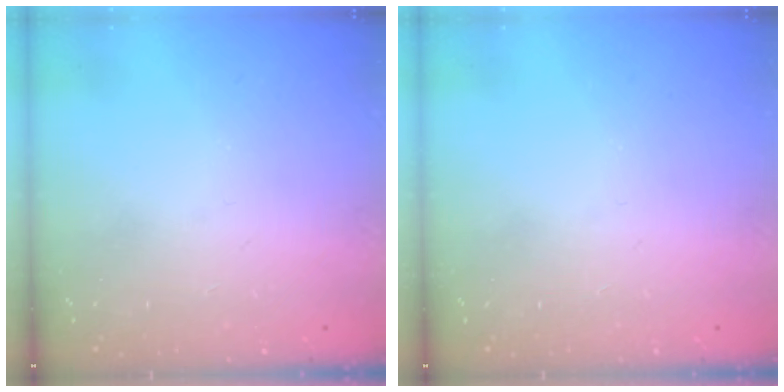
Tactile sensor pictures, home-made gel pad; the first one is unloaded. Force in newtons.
{"total": 0.0}